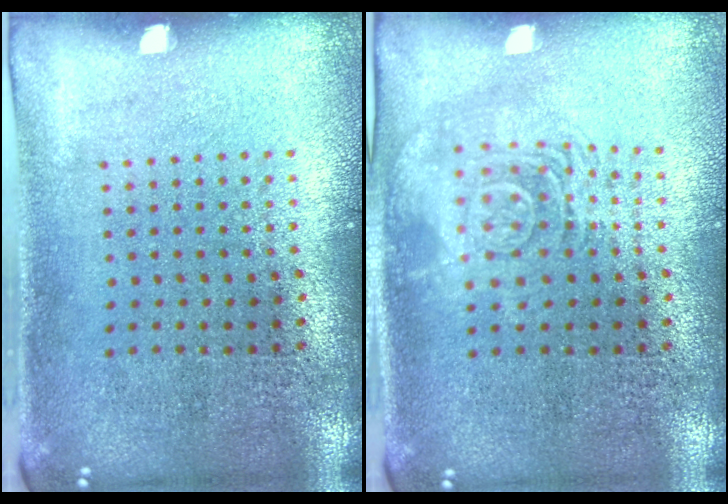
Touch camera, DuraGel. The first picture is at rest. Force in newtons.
{"total": 2.6, "press": 2.6, "slide": 0.4}